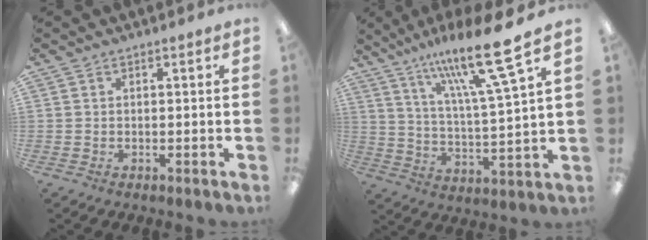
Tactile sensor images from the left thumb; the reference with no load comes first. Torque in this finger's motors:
{"motor_torque": [0.37, 0.06, 1.54, -1.23, 0.10]}